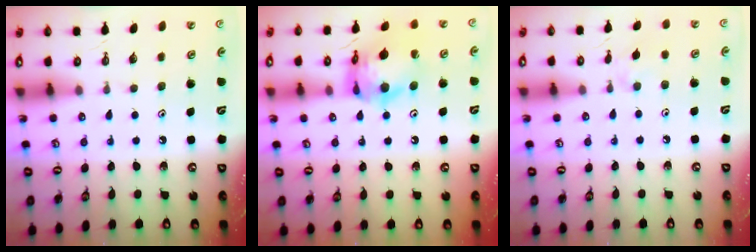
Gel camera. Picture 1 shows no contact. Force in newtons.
{"total": 13.6, "press": 13.5, "slide": 1.7}
{"total": 2.8, "press": 2.7, "slide": 0.5}